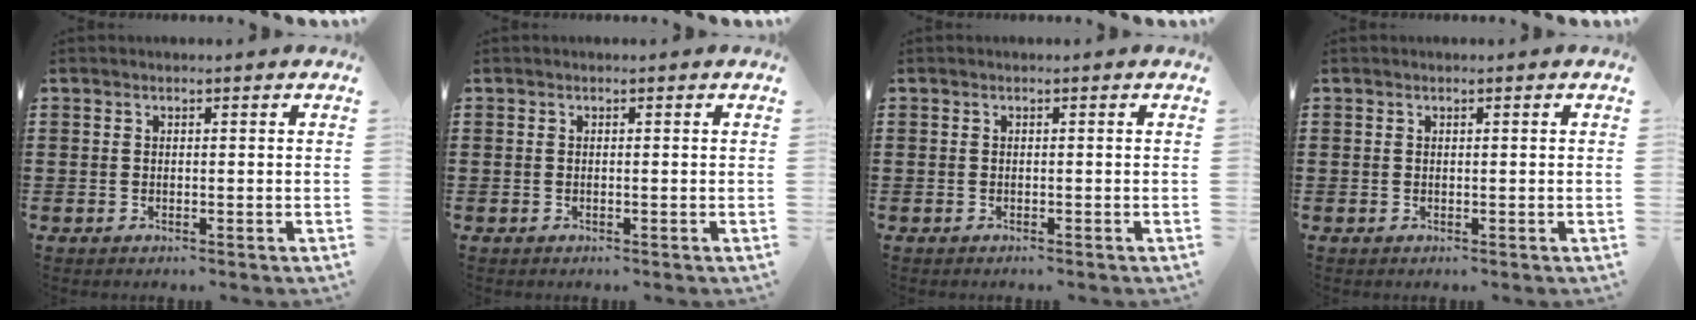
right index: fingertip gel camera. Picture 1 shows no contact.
{"total": 0.0}
{"total": 0.0}
{"total": 0.0}